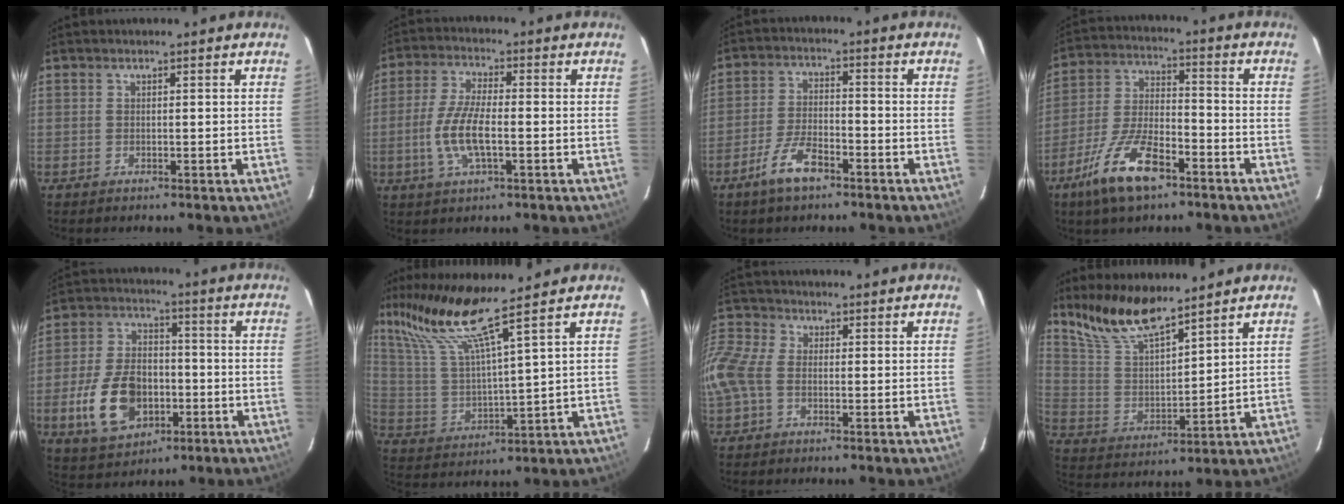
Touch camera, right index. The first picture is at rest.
{"total": 8.6, "force": [-2.1, 2.7, 7.9], "torque": [-0.167, -0.001, -0.044]}
{"total": 7.3, "force": [-4.9, 2.5, 4.7], "torque": [-0.106, 0.001, -0.091]}
{"total": 13.5, "force": [-8.5, 4.8, 9.4], "torque": [-0.202, -0.009, -0.157]}
{"total": 14.6, "force": [-4.6, 9.4, 10.1], "torque": [-0.224, 0.004, -0.066]}
{"total": 13.3, "force": [10.2, -1.0, 8.5], "torque": [-0.158, 0.002, 0.209]}
{"total": 10.1, "force": [-2.7, 7.2, 6.6], "torque": [-0.167, 0.008, -0.069]}
{"total": 12.3, "force": [10.3, 2.7, 6.3], "torque": [-0.124, 0.006, 0.208]}